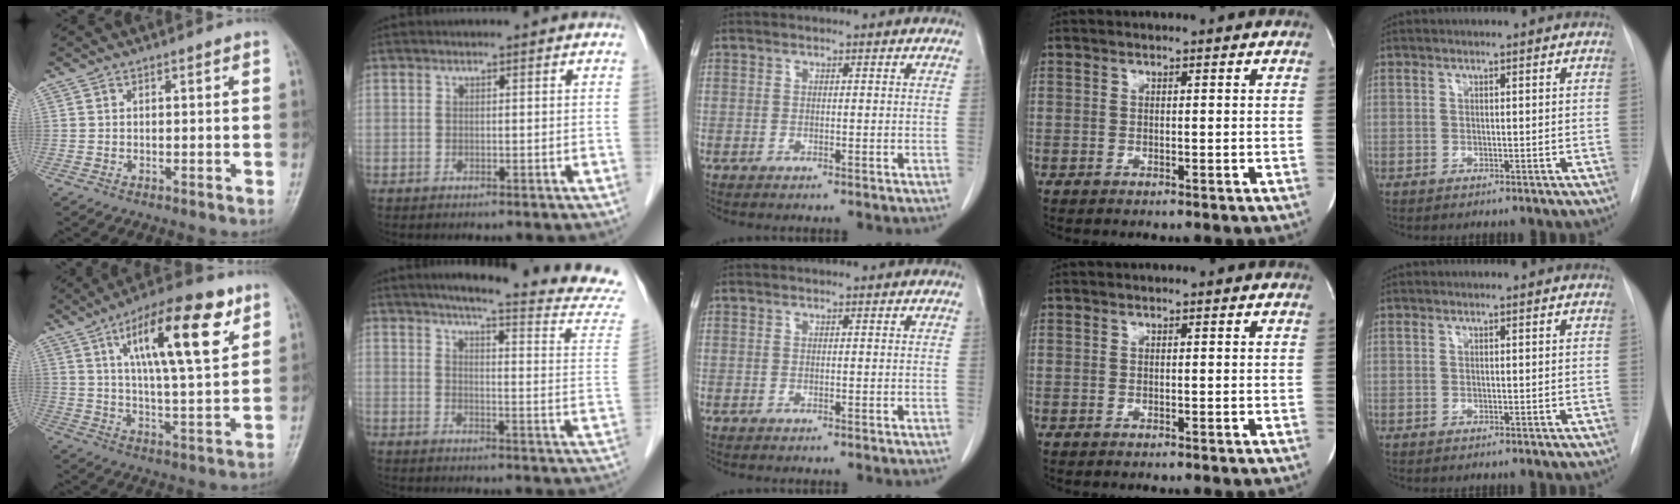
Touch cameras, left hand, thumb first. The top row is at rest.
{"thumb": {"total": 18.9, "force": [8.4, 5.7, 16.0], "torque": [-0.235, -0.026, 0.135]}, "index": {"total": 19.5, "force": [17.5, 0.0, 8.5], "torque": [-0.107, -0.068, 0.198]}}